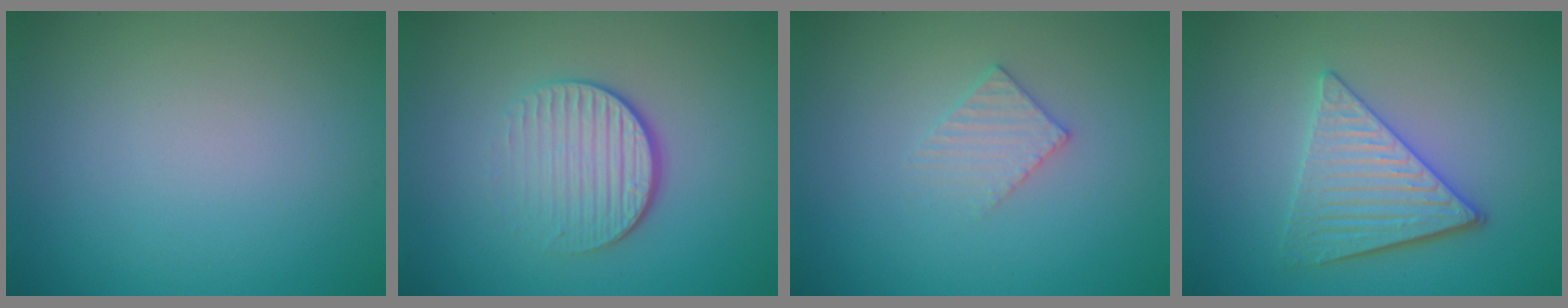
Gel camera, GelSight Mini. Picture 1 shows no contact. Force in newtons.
{"total": 4.0, "press": 2.7, "slide": 3.0}
{"total": 1.9, "press": 1.9, "slide": 0.2}
{"total": 4.5, "press": 3.7, "slide": 2.5}